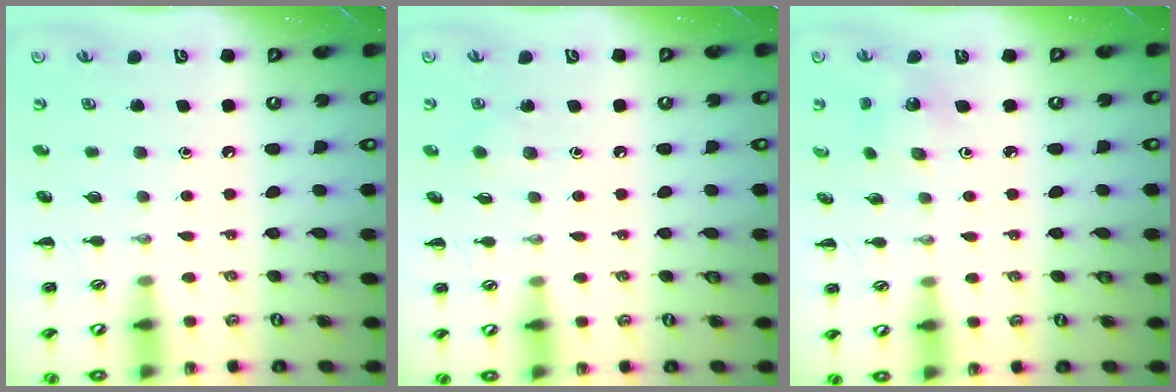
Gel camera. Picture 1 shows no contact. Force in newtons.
{"total": 5.0, "press": 4.9, "slide": 1.1}
{"total": 2.6, "press": 2.4, "slide": 0.9}